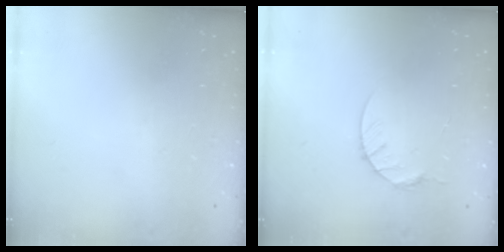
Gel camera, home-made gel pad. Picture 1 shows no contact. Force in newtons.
{"total": 5.1, "press": 5.0, "slide": 0.6}